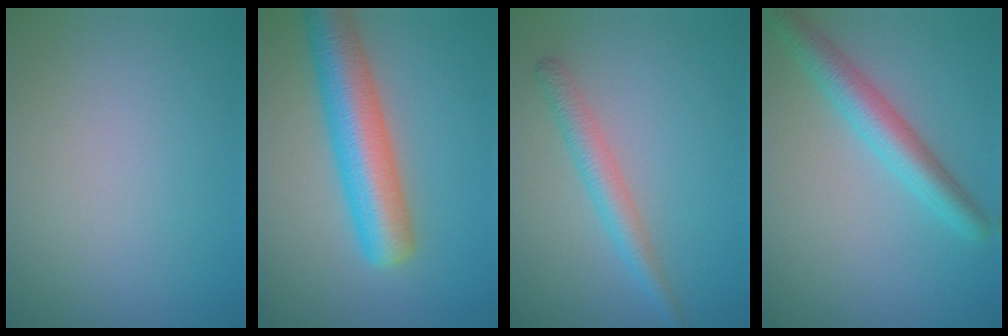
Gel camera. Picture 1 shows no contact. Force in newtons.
{"total": 7.9, "press": 7.8, "slide": 0.3}
{"total": 2.8, "press": 2.8, "slide": 0.0}
{"total": 4.3, "press": 4.3, "slide": 0.2}